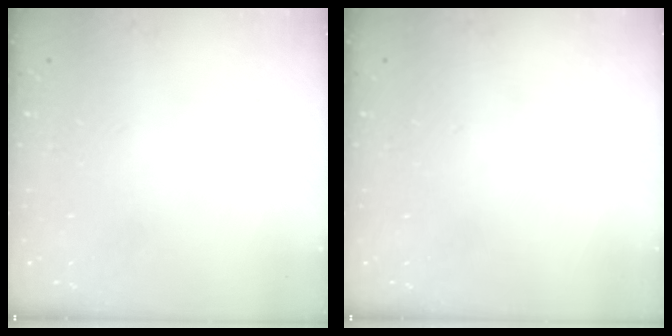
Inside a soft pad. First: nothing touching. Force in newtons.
{"total": 0.0}